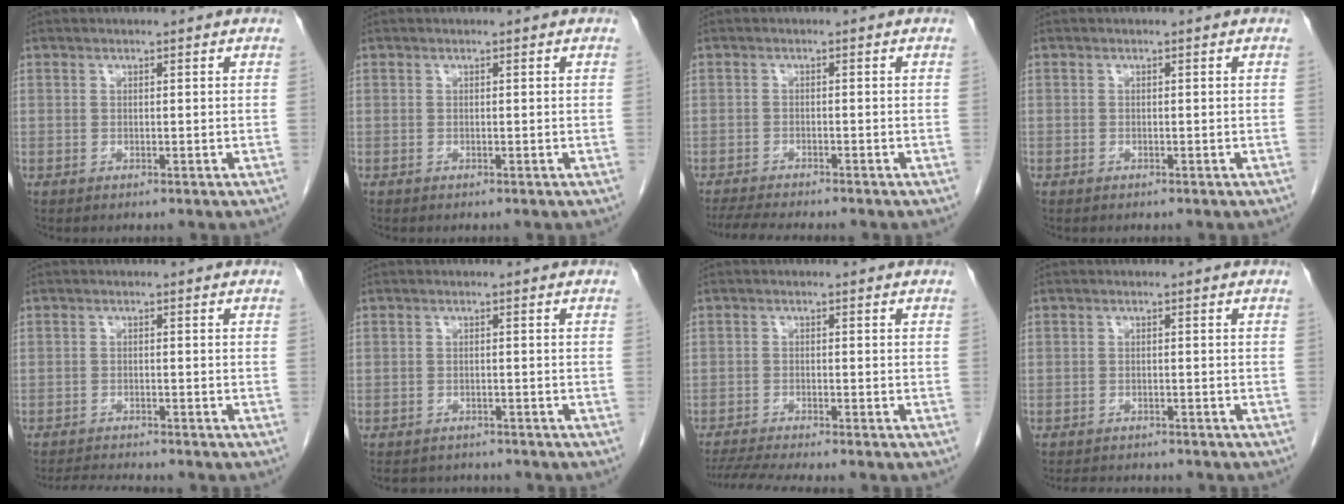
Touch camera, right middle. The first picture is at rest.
{"total": 0.0}
{"total": 7.4, "force": [-6.6, 0.6, 3.2], "torque": [-0.049, -0.016, -0.104]}
{"total": 0.0}
{"total": 4.6, "force": [-4.5, 0.0, 1.3], "torque": [-0.022, -0.015, -0.072]}
{"total": 6.0, "force": [-5.6, 2.0, 1.0], "torque": [-0.012, -0.001, -0.073]}
{"total": 7.0, "force": [-6.3, -0.7, 3.1], "torque": [-0.048, -0.017, -0.105]}
{"total": 5.6, "force": [-5.1, 1.5, 1.6], "torque": [-0.021, -0.004, -0.070]}